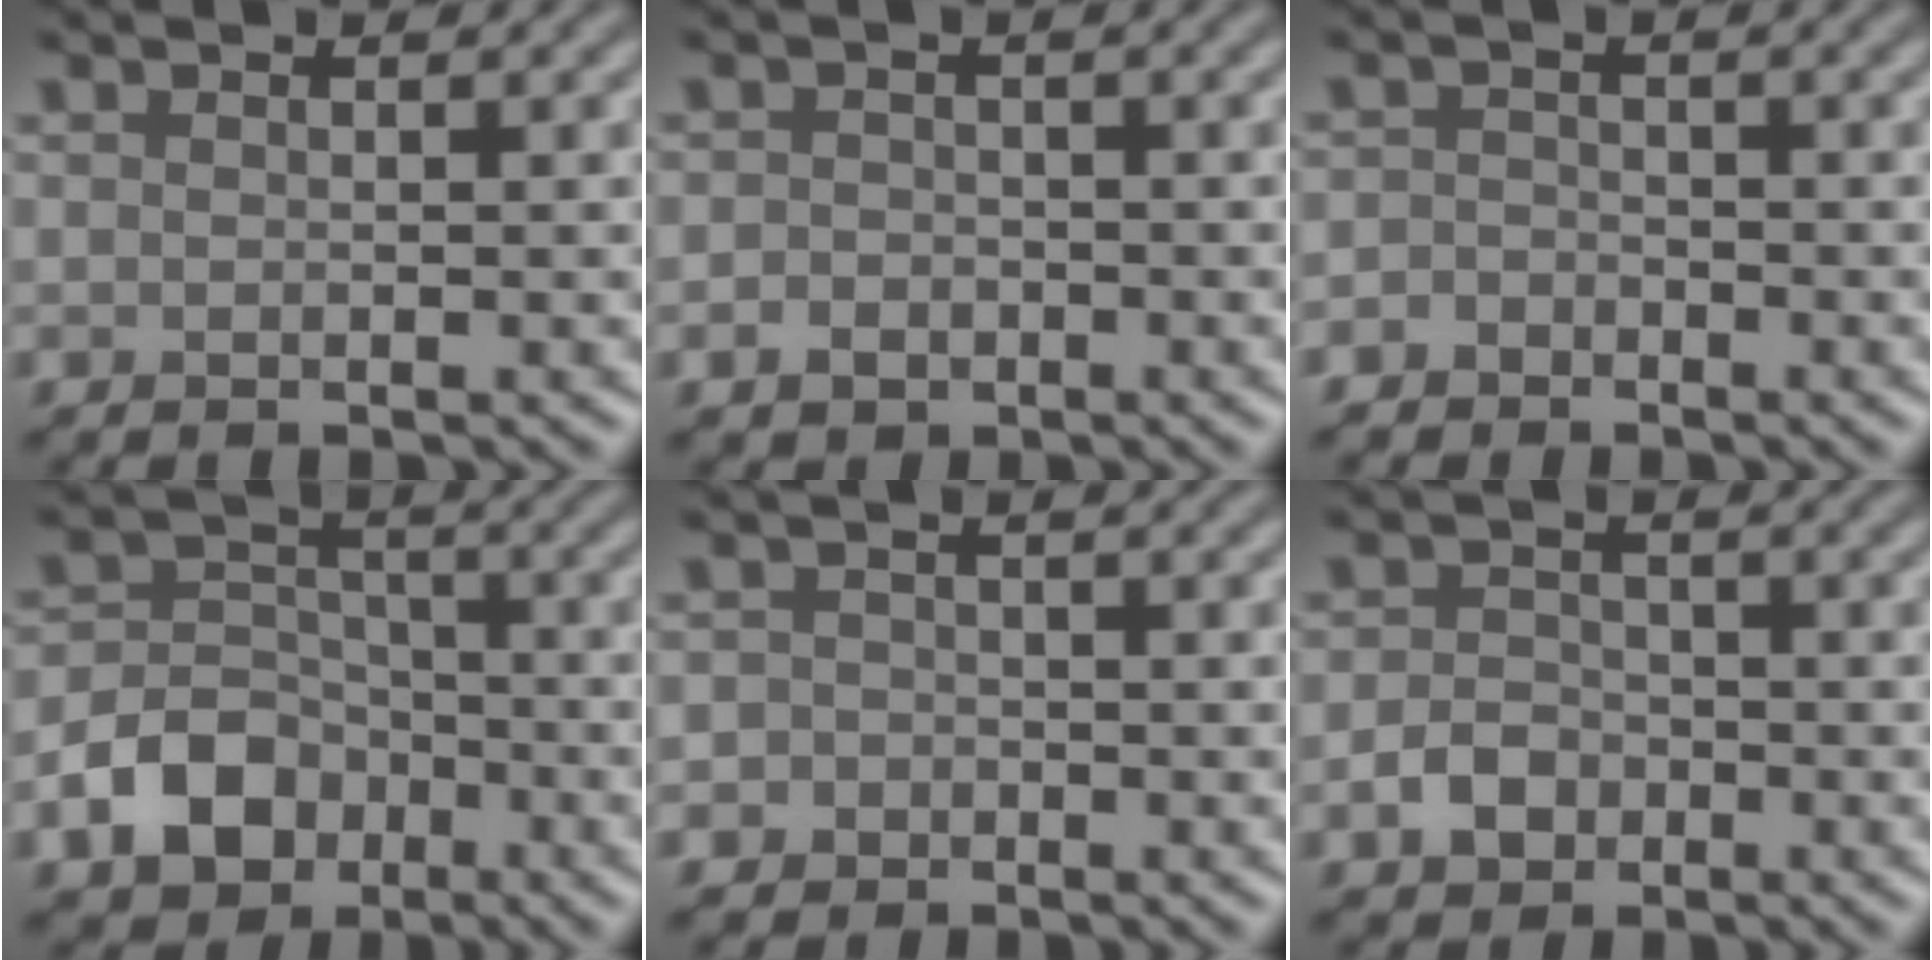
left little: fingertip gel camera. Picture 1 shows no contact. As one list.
[{"total": 1.7, "force": [-0.8, 1.4, 0.6], "torque": [-0.006, -0.002, -0.018]}, {"total": 1.6, "force": [-1.1, 1.1, 0.1], "torque": [0.017, 0.006, -0.026]}, {"total": 5.7, "force": [-2.9, 4.3, 2.5], "torque": [-0.036, 0.003, -0.064]}, {"total": 2.1, "force": [-0.8, 1.9, 0.2], "torque": [0.020, 0.007, -0.024]}, {"total": 2.5, "force": [-1.2, 2.0, 1.1], "torque": [-0.017, 0.001, -0.026]}]